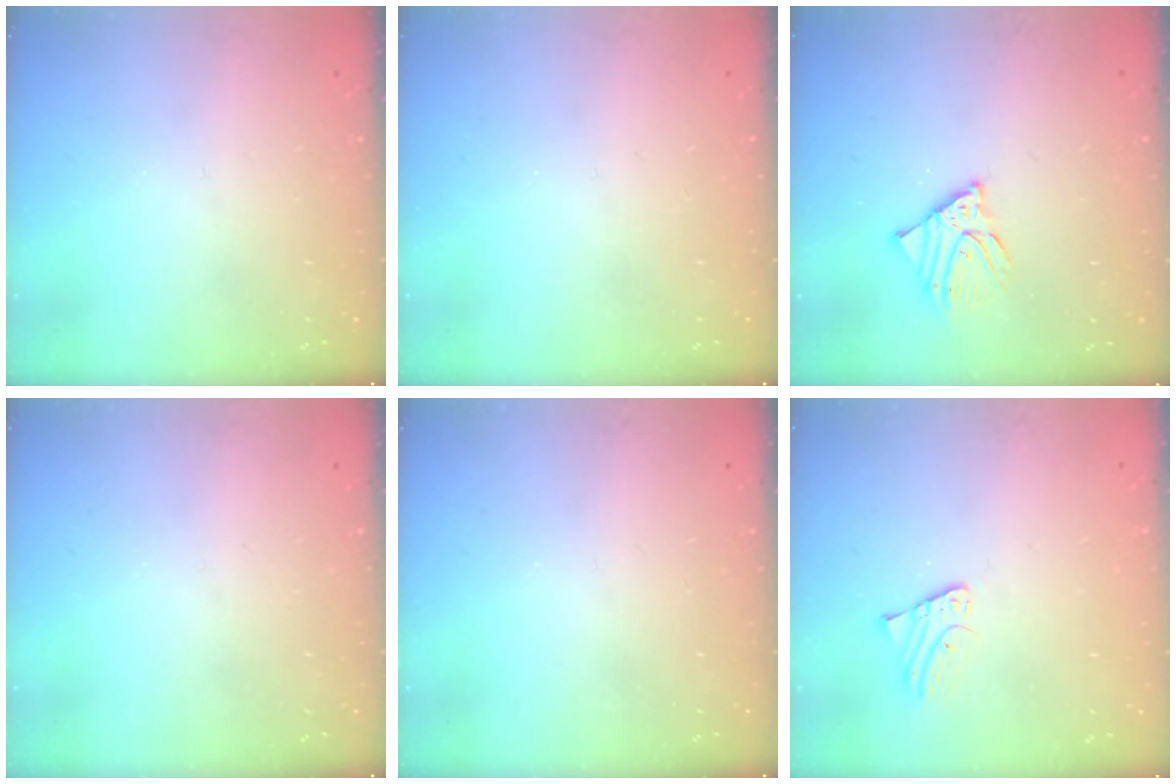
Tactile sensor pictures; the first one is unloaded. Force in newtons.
{"total": 0.0}
{"total": 6.1, "press": 6.1, "slide": 0.6}
{"total": 0.0}
{"total": 0.0}
{"total": 1.8, "press": 1.8, "slide": 0.2}